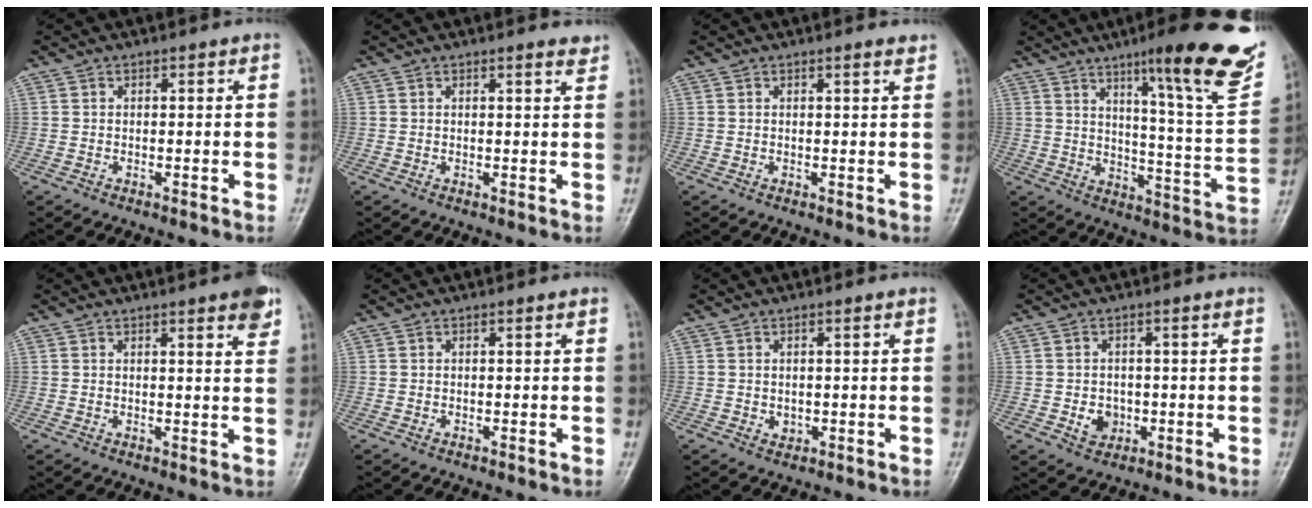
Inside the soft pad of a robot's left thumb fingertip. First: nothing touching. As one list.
[{"total": 1.6, "force": [1.4, 0.2, 0.8], "torque": [-0.005, -0.009, 0.017]}, {"total": 1.2, "force": [1.0, 0.0, 0.7], "torque": [-0.006, -0.005, 0.013]}, {"total": 23.1, "force": [14.1, 3.0, 18.0], "torque": [-0.219, -0.067, 0.200]}, {"total": 4.8, "force": [3.0, 0.7, 3.6], "torque": [-0.035, -0.011, 0.034]}, {"total": 0.0}, {"total": 1.2, "force": [0.0, 1.0, 0.8], "torque": [-0.006, -0.001, 0.005]}, {"total": 3.7, "force": [-0.8, 3.1, 1.9], "torque": [-0.013, 0.004, -0.005]}]